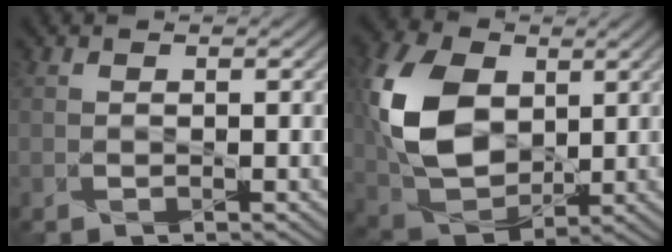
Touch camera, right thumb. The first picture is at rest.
{"total": 12.5, "force": [2.4, 8.7, 8.6], "torque": [-0.221, 0.005, 0.047]}